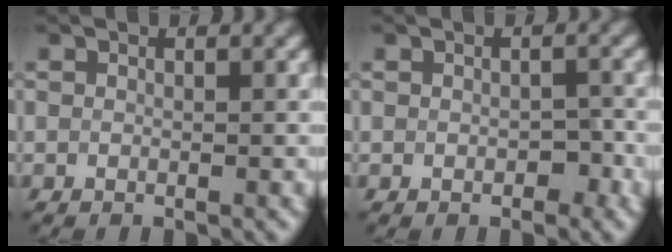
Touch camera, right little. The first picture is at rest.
{"total": 1.2, "force": [-0.5, 0.8, 0.7], "torque": [-0.011, 0.005, -0.009]}